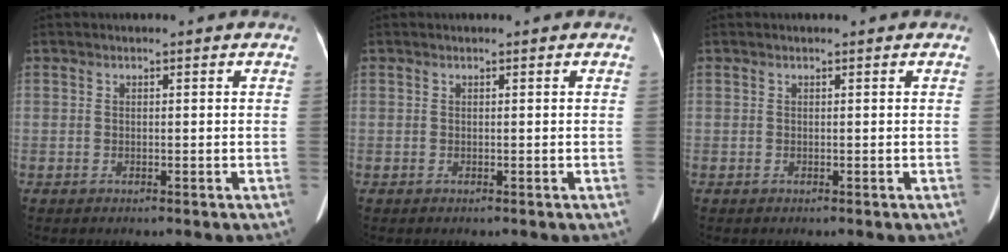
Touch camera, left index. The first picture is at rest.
{"total": 0.0}
{"total": 0.0}